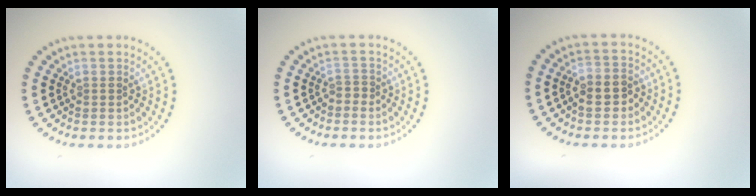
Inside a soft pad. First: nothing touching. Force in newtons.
{"total": 0.6, "press": 0.3, "slide": 0.5}
{"total": 2.6, "press": 2.5, "slide": 0.8}